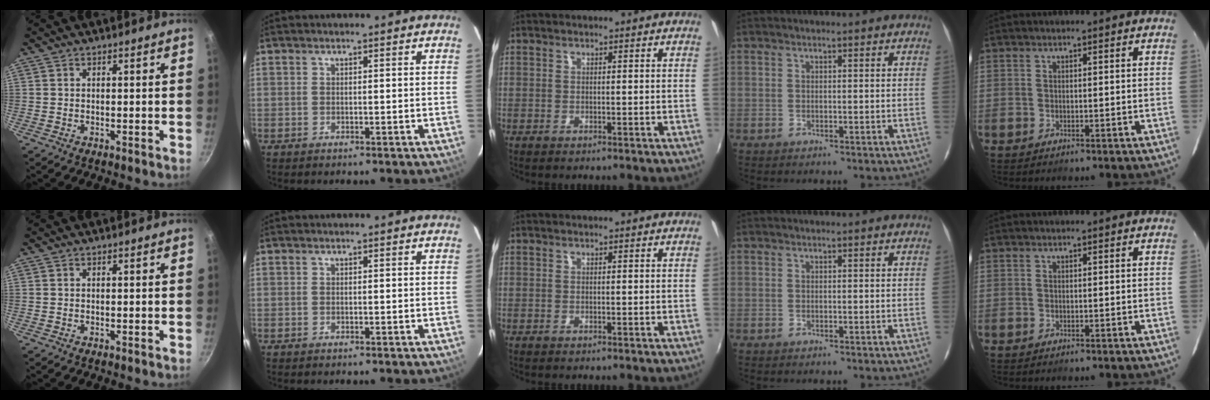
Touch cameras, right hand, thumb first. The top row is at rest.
{}